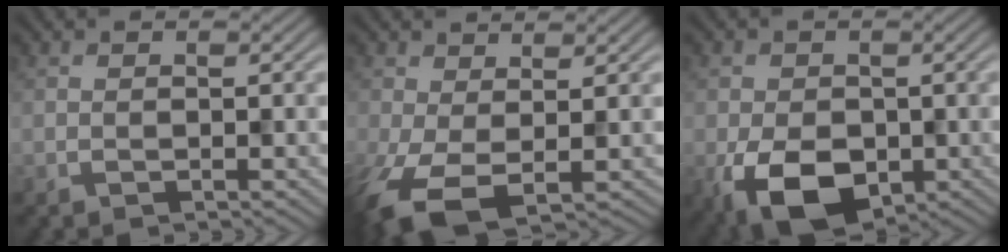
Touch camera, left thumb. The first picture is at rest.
{"total": 6.0, "force": [-1.7, 2.6, 5.1], "torque": [-0.120, -0.016, -0.026]}
{"total": 9.3, "force": [-3.7, 5.9, 6.1], "torque": [-0.122, -0.027, -0.054]}